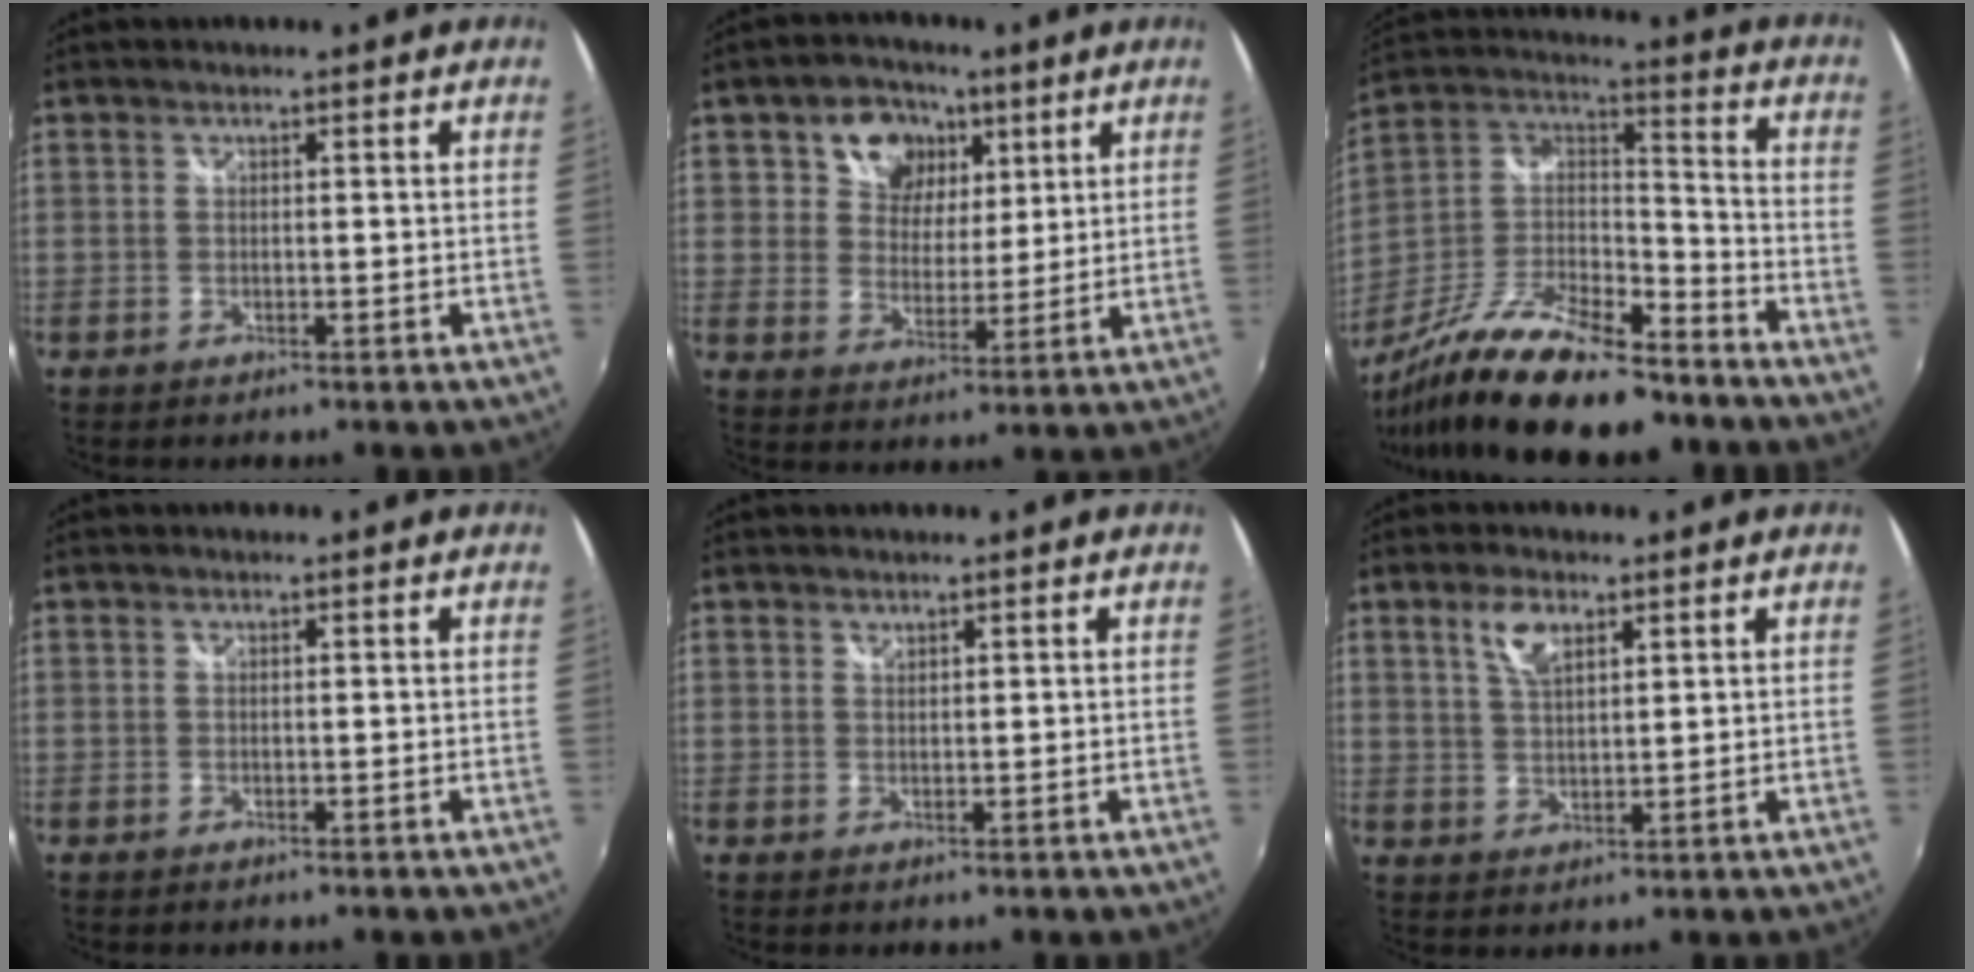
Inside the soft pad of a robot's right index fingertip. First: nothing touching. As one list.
[{"total": 10.2, "force": [4.7, 7.9, 4.3], "torque": [-0.084, 0.015, 0.081]}, {"total": 22.7, "force": [-16.6, 6.8, 14.0], "torque": [-0.282, -0.018, -0.285]}, {"total": 0.0}, {"total": 0.7, "force": [0.7, 0.2, 0.1], "torque": [-0.001, 0.001, 0.013]}, {"total": 5.1, "force": [2.8, 2.2, 3.7], "torque": [-0.069, 0.006, 0.053]}]